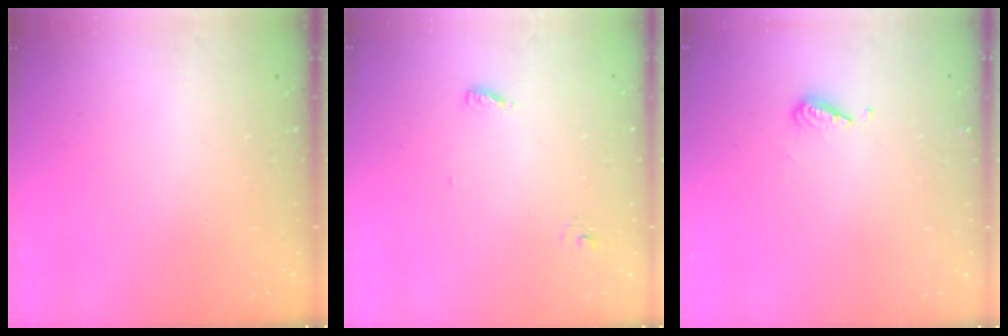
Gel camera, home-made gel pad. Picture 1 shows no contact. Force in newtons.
{"total": 4.7, "press": 4.5, "slide": 1.1}
{"total": 6.2, "press": 6.2, "slide": 0.8}